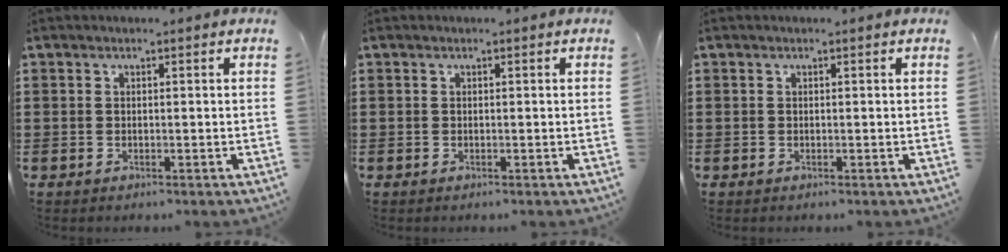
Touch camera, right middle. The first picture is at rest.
{"total": 0.0}
{"total": 0.0}